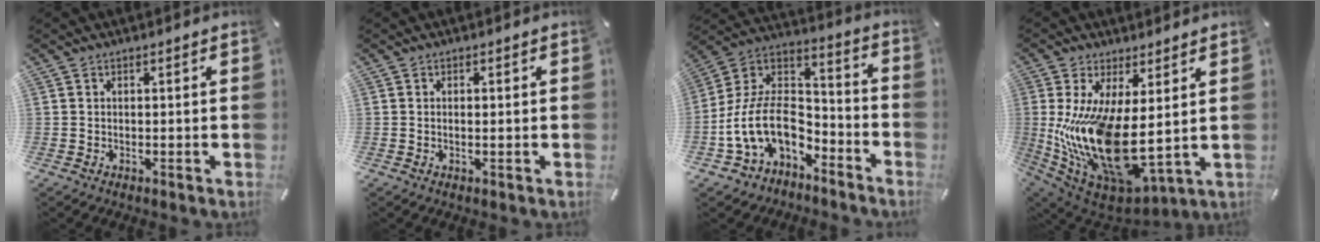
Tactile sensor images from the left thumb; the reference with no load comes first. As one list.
[{"total": 0.9, "force": [0.0, 0.2, 0.9], "torque": [-0.018, -0.003, 0.002]}, {"total": 16.2, "force": [-6.7, 11.1, 9.7], "torque": [-0.218, 0.009, -0.115]}, {"total": 19.2, "force": [2.2, 8.8, 16.9], "torque": [-0.360, -0.056, 0.055]}]